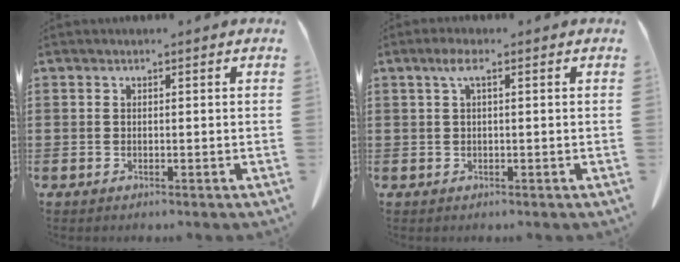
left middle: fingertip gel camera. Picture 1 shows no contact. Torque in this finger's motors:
{"motor_torque": [0.71, 0.28, 0.07, 0.08]}